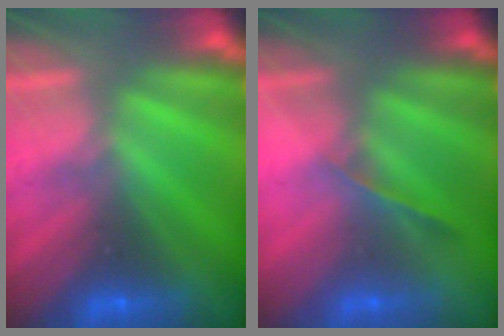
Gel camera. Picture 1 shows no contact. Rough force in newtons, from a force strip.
{"total": 1.2}